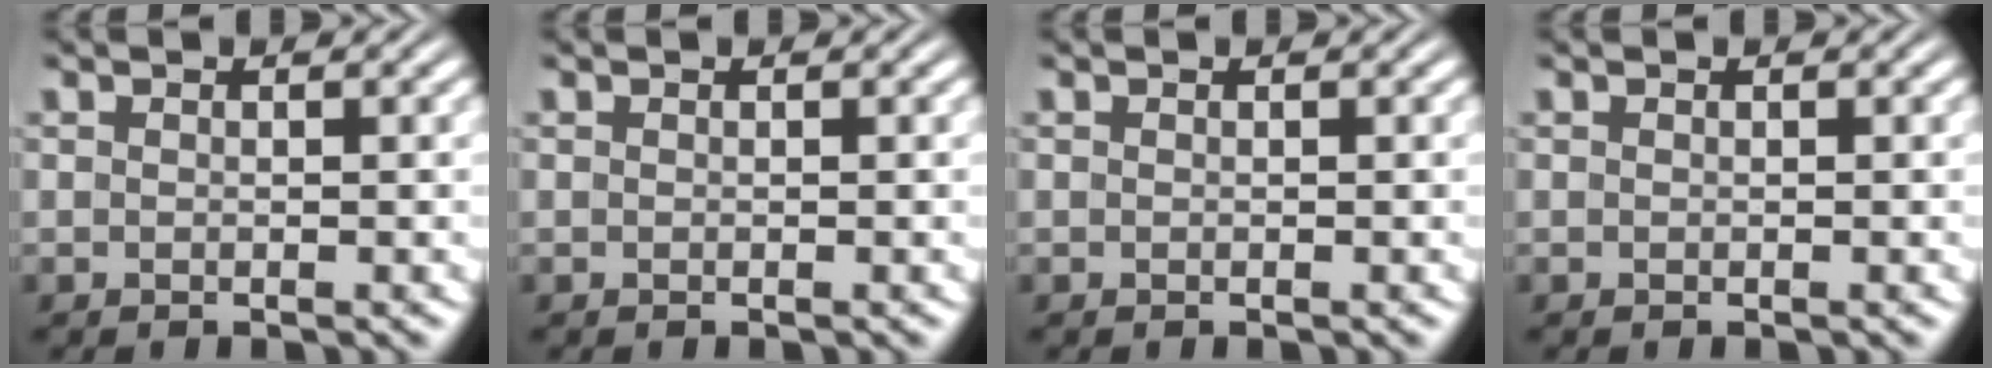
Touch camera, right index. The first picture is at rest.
{"total": 0.0}
{"total": 0.0}
{"total": 0.0}